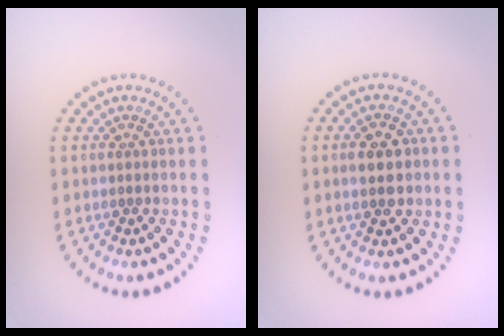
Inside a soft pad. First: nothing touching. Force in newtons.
{"total": 3.0, "press": 3.0, "slide": 0.1}